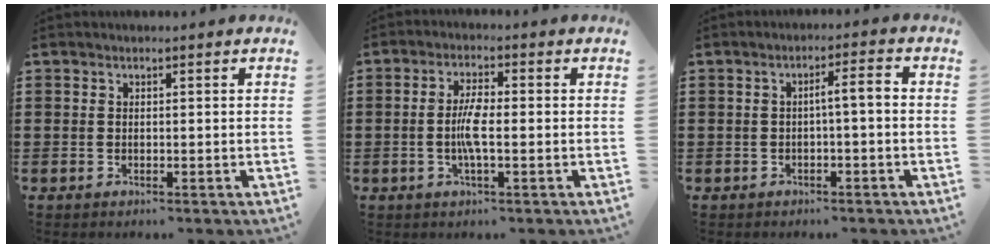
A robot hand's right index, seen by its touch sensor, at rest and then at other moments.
{"total": 4.8, "force": [-0.7, 1.0, 4.6], "torque": [-0.097, -0.002, -0.019]}
{"total": 2.6, "force": [-0.8, 0.1, 2.5], "torque": [-0.045, 0.001, -0.018]}